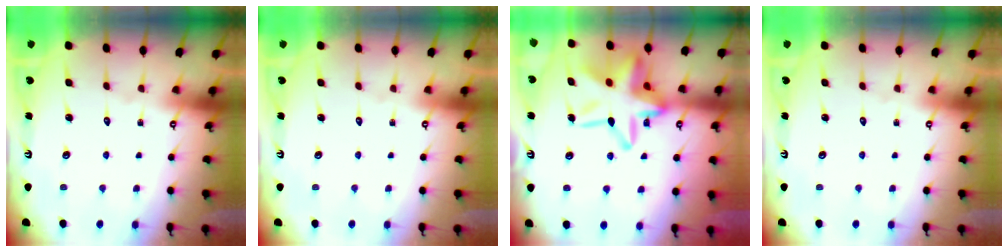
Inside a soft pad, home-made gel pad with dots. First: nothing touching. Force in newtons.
{"total": 0.0}
{"total": 19.6, "press": 19.5, "slide": 1.6}
{"total": 0.0}